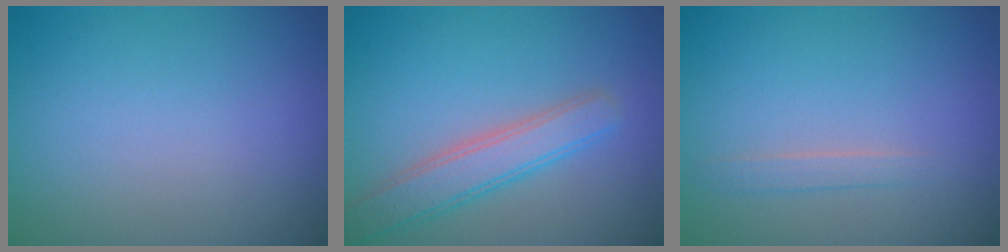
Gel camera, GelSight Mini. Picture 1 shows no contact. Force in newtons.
{"total": 3.7, "press": 3.7, "slide": 0.2}
{"total": 1.1, "press": 1.1, "slide": 0.1}